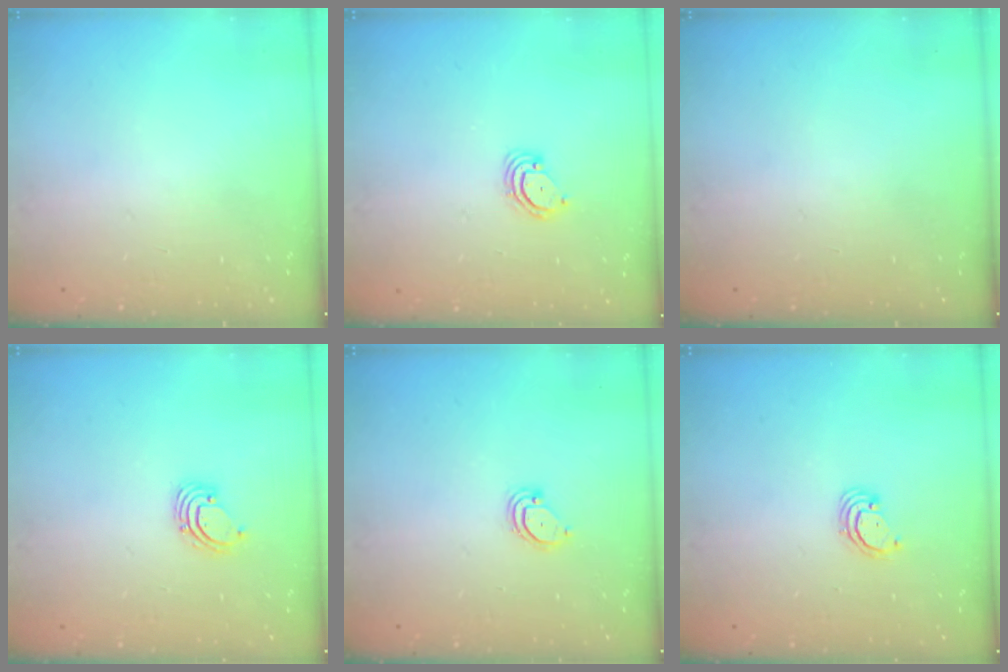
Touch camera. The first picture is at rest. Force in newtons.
{"total": 3.8, "press": 3.8, "slide": 0.3}
{"total": 0.0}
{"total": 2.3, "press": 2.3, "slide": 0.2}
{"total": 3.6, "press": 3.5, "slide": 0.3}
{"total": 2.8, "press": 2.8, "slide": 0.2}